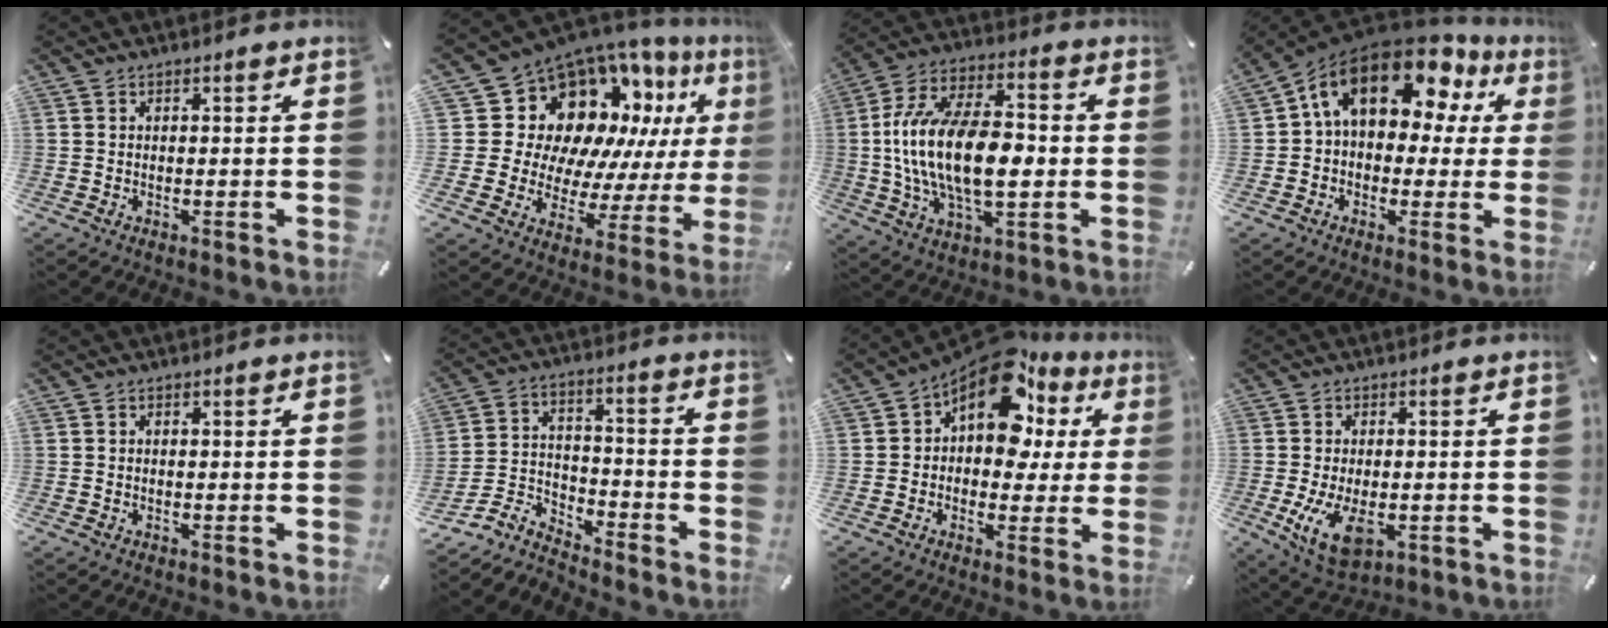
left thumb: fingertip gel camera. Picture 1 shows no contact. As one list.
[{"total": 17.5, "force": [9.4, 12.5, 7.9], "torque": [-0.126, -0.111, 0.186]}, {"total": 20.0, "force": [-1.4, 10.8, 16.7], "torque": [-0.351, 0.005, -0.026]}, {"total": 18.2, "force": [8.1, 11.3, 11.7], "torque": [-0.192, -0.038, 0.140]}, {"total": 0.0}, {"total": 9.4, "force": [-7.9, 4.3, 2.6], "torque": [-0.042, 0.033, -0.150]}, {"total": 17.3, "force": [8.9, 9.9, 11.1], "torque": [-0.168, -0.059, 0.157]}, {"total": 8.9, "force": [-1.8, 5.1, 7.1], "torque": [-0.142, -0.014, -0.030]}]